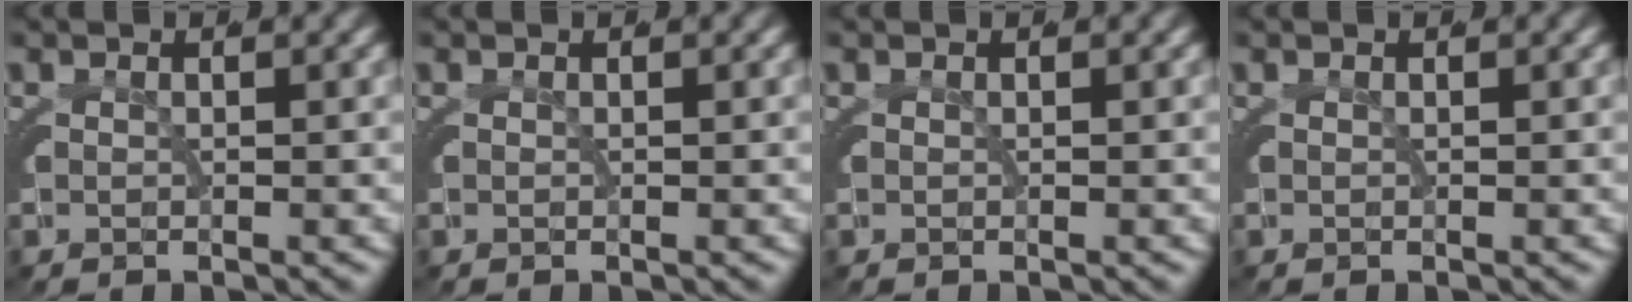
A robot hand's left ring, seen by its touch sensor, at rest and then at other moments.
{"total": 0.0}
{"total": 0.0}
{"total": 0.0}